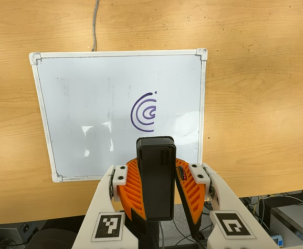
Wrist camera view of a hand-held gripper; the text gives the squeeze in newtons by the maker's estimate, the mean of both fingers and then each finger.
{"total": 10.4, "left": 10.3, "right": 10.5}